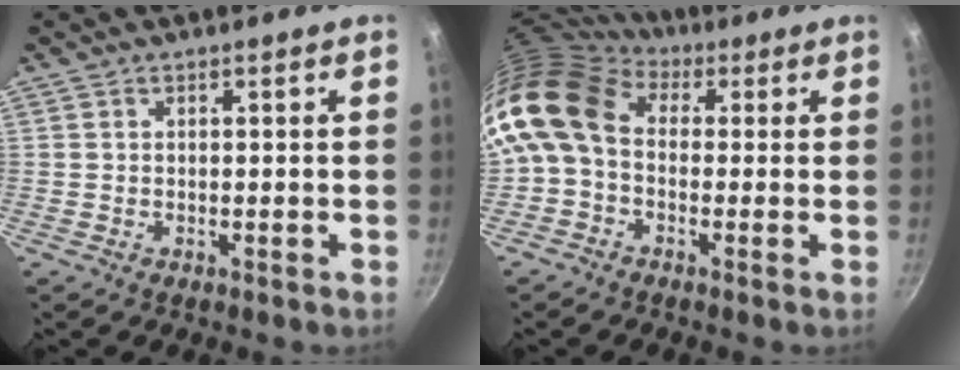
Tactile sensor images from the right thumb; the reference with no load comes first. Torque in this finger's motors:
{"motor_torque": [-0.37, 1.92, 1.93, -0.66, 0.48]}